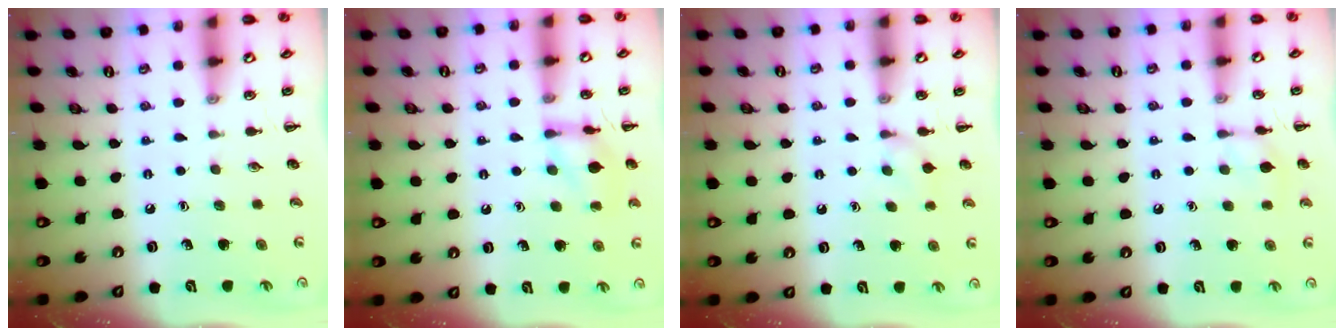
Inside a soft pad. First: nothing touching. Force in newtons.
{"total": 10.8, "press": 10.8, "slide": 0.4}
{"total": 6.3, "press": 5.9, "slide": 2.2}
{"total": 6.9, "press": 6.7, "slide": 1.7}